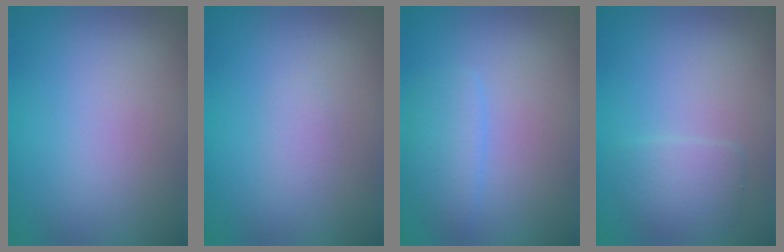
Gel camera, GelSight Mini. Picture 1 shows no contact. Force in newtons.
{"total": 0.6, "press": 0.6, "slide": 0.1}
{"total": 2.3, "press": 2.3, "slide": 0.1}
{"total": 2.3, "press": 2.3, "slide": 0.3}